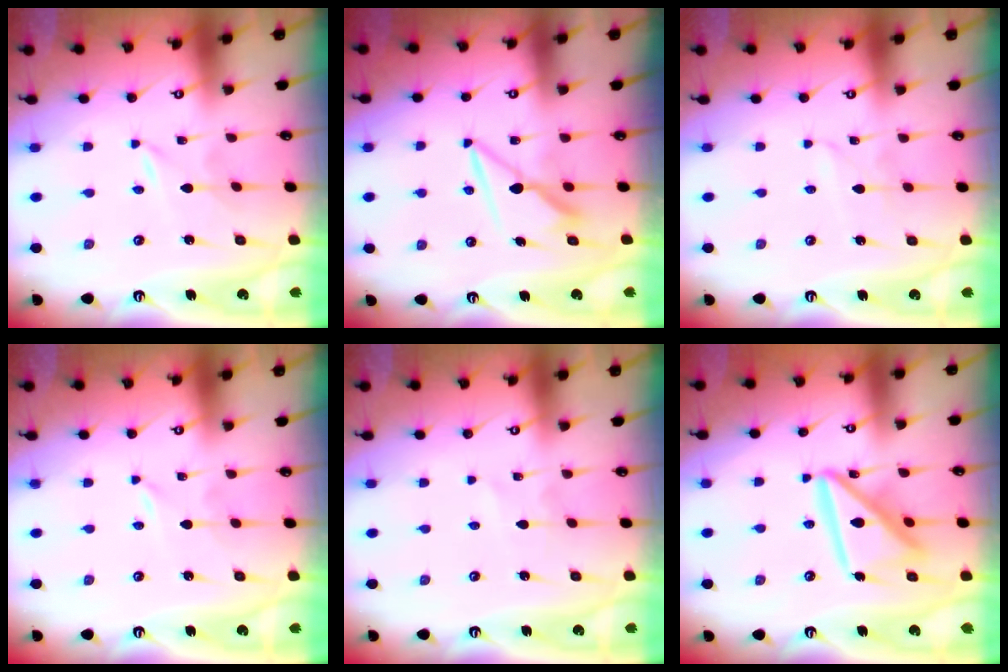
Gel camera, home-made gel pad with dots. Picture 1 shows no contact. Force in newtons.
{"total": 7.7, "press": 7.7, "slide": 0.3}
{"total": 2.3, "press": 2.3, "slide": 0.3}
{"total": 0.0}
{"total": 2.6, "press": 2.5, "slide": 0.4}
{"total": 15.0, "press": 14.9, "slide": 1.6}